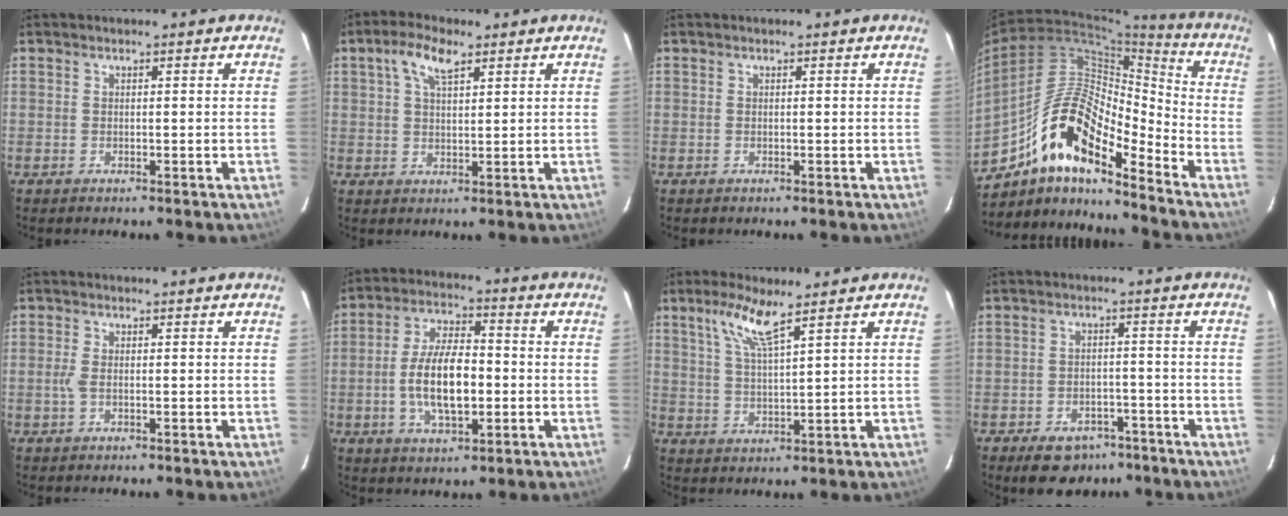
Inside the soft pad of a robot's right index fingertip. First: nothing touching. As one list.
[{"total": 5.7, "force": [3.0, 2.4, 4.2], "torque": [-0.081, 0.014, 0.055]}, {"total": 0.0}, {"total": 17.2, "force": [-11.6, 5.2, 11.5], "torque": [-0.202, 0.010, -0.221]}, {"total": 1.7, "force": [-0.3, 0.6, 1.6], "torque": [-0.036, -0.001, -0.006]}, {"total": 11.5, "force": [-1.9, 4.9, 10.2], "torque": [-0.203, 0.005, -0.031]}, {"total": 6.7, "force": [4.5, 0.8, 5.0], "torque": [-0.101, 0.002, 0.093]}, {"total": 9.2, "force": [-6.4, 5.6, 3.5], "torque": [-0.080, 0.015, -0.077]}]